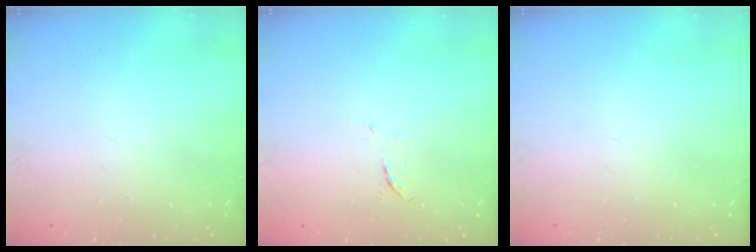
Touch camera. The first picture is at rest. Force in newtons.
{"total": 3.9, "press": 3.8, "slide": 0.7}
{"total": 0.0}